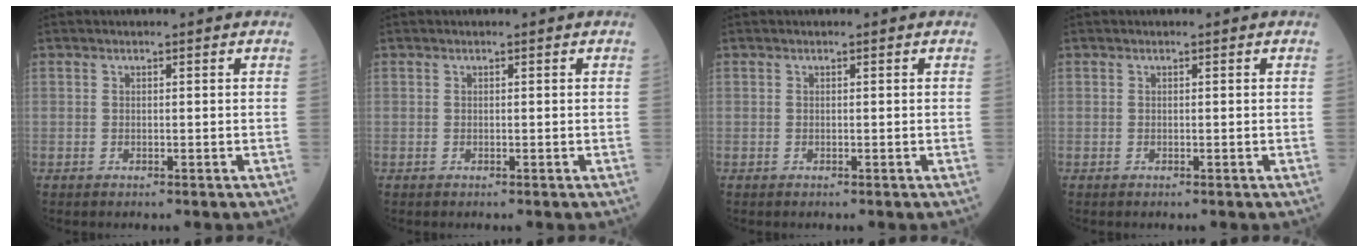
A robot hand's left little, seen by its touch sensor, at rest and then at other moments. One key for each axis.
{"total": 0.0}
{"total": 0.0}
{"total": 0.0}